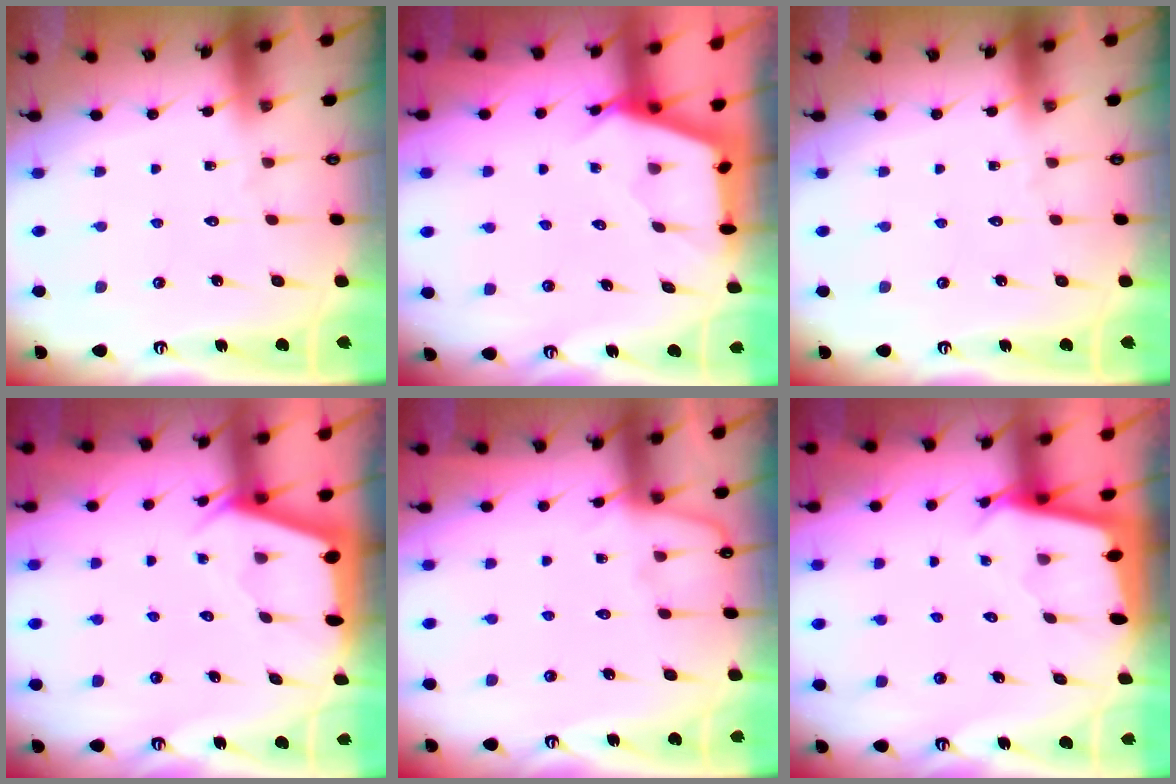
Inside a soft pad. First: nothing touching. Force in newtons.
{"total": 2.6, "press": 2.6, "slide": 0.4}
{"total": 0.0}
{"total": 2.4, "press": 2.4, "slide": 0.3}
{"total": 4.1, "press": 4.1, "slide": 0.7}
{"total": 2.5, "press": 2.5, "slide": 0.1}